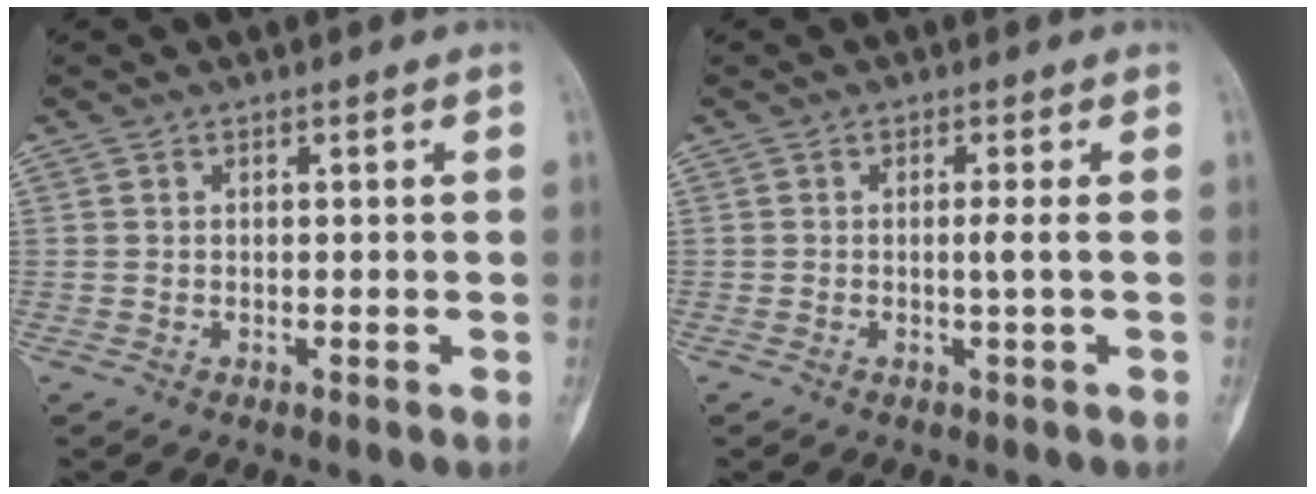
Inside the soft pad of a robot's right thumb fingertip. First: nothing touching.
{"total": 1.8, "force": [-0.2, -0.6, 1.7], "torque": [-0.033, -0.003, -0.004]}